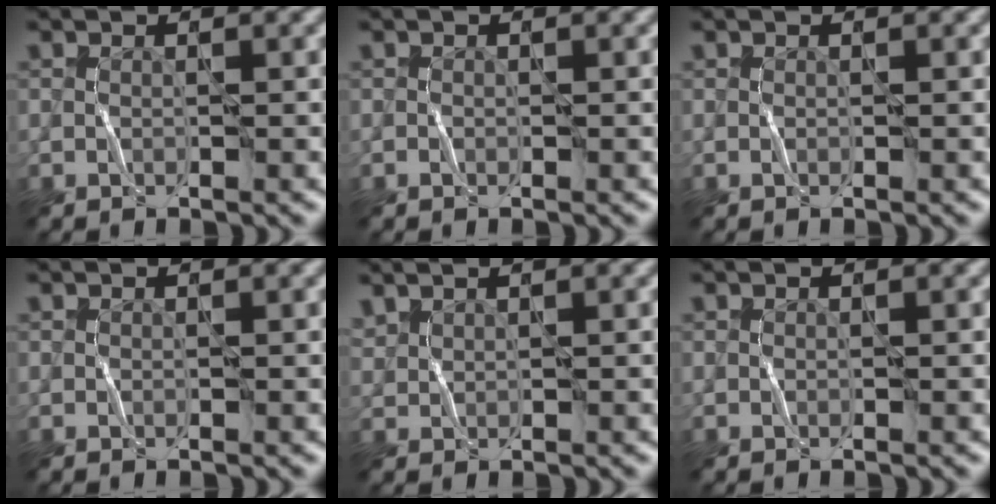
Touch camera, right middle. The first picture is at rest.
{"total": 0.0}
{"total": 0.0}
{"total": 0.0}
{"total": 0.9, "force": [0.8, 0.1, -0.3], "torque": [0.005, -0.002, 0.013]}
{"total": 0.0}